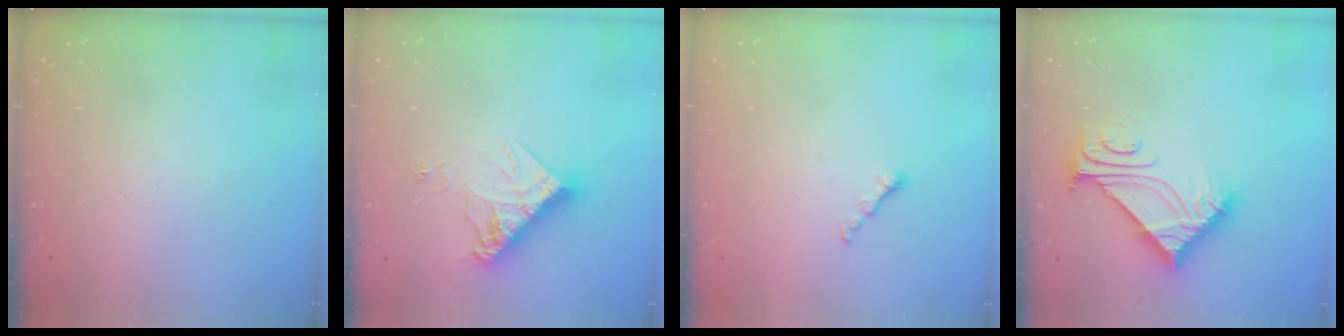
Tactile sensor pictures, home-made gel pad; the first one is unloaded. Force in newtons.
{"total": 12.1, "press": 12.0, "slide": 0.9}
{"total": 0.8, "press": 0.7, "slide": 0.4}
{"total": 8.8, "press": 8.7, "slide": 0.9}